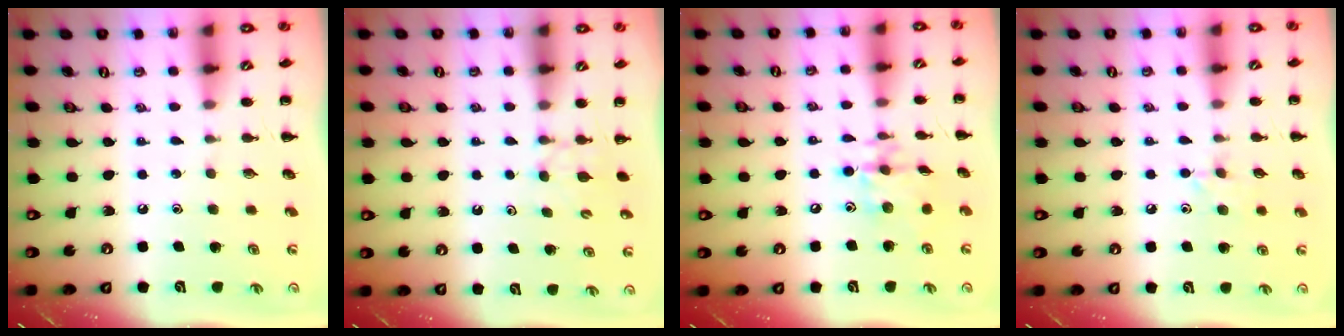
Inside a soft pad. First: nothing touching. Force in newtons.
{"total": 2.6, "press": 2.4, "slide": 1.1}
{"total": 10.8, "press": 10.7, "slide": 1.2}
{"total": 6.1, "press": 5.8, "slide": 1.9}